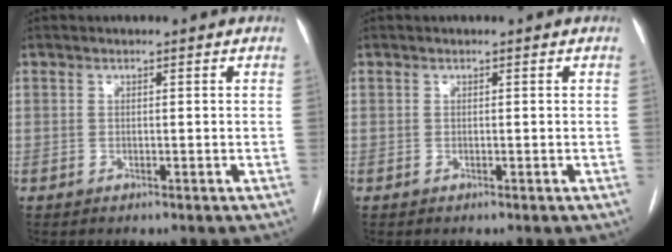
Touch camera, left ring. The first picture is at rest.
{"total": 0.0}